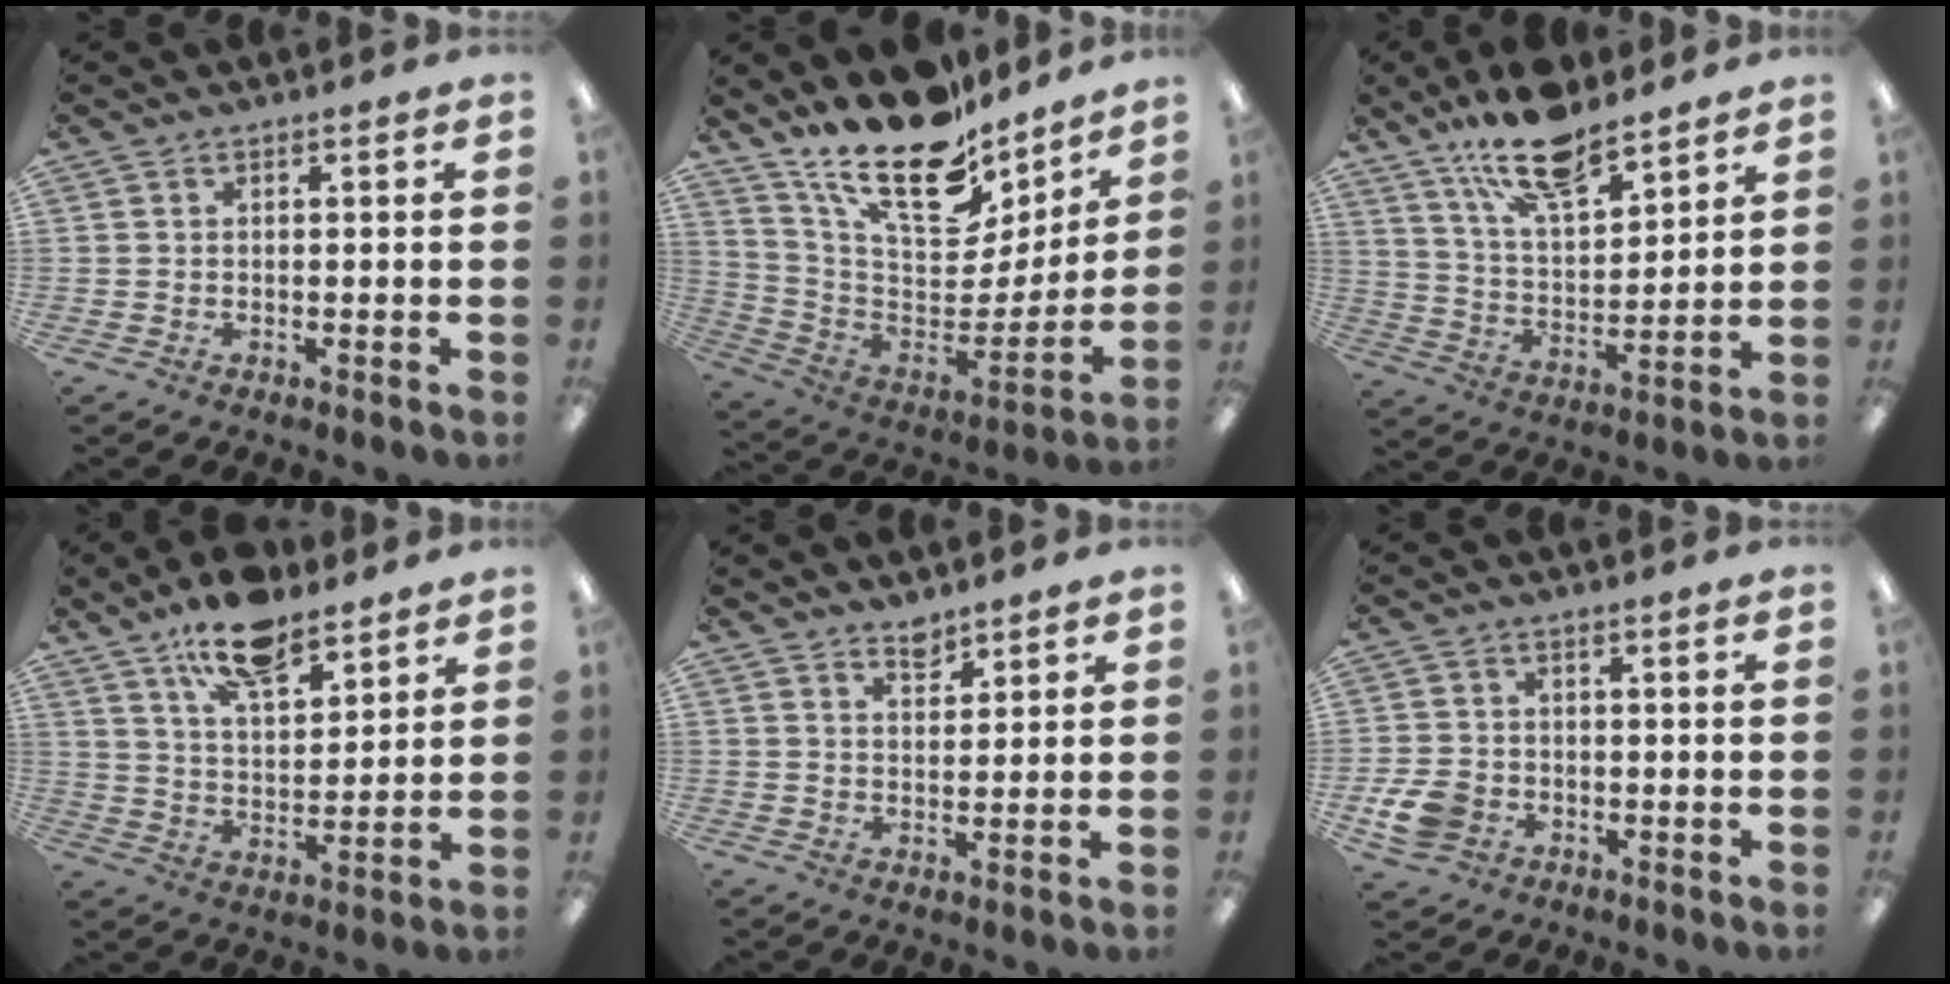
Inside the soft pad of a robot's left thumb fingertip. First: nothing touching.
{"total": 22.7, "force": [17.3, 9.0, 11.6], "torque": [-0.185, -0.127, 0.301]}
{"total": 15.4, "force": [11.8, 5.6, 8.1], "torque": [-0.141, -0.061, 0.208]}
{"total": 12.8, "force": [9.7, 5.3, 6.5], "torque": [-0.103, -0.049, 0.173]}
{"total": 3.3, "force": [3.1, 1.0, 0.4], "torque": [0.004, -0.025, 0.056]}
{"total": 7.1, "force": [-2.5, 5.5, 3.7], "torque": [-0.081, 0.009, -0.047]}